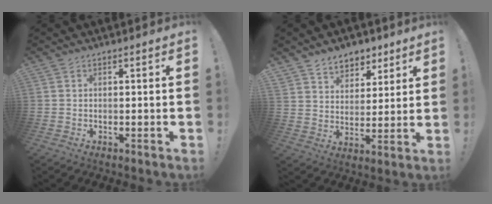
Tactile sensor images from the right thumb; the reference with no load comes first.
{"total": 8.5, "force": [6.2, 5.7, 1.0], "torque": [-0.010, -0.050, 0.123]}